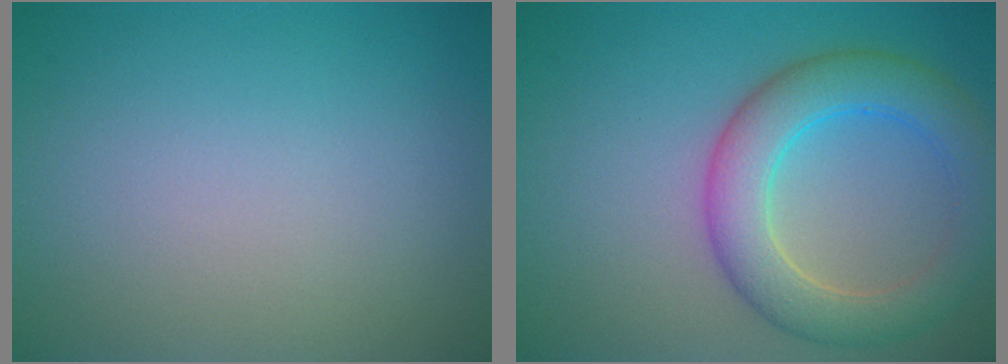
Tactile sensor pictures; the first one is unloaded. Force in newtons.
{"total": 6.1, "press": 6.1, "slide": 0.2}